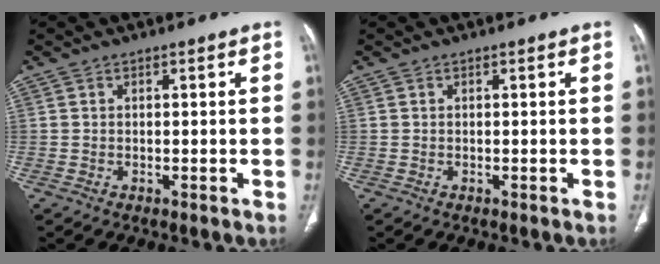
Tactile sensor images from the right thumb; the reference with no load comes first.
{"total": 0.0}